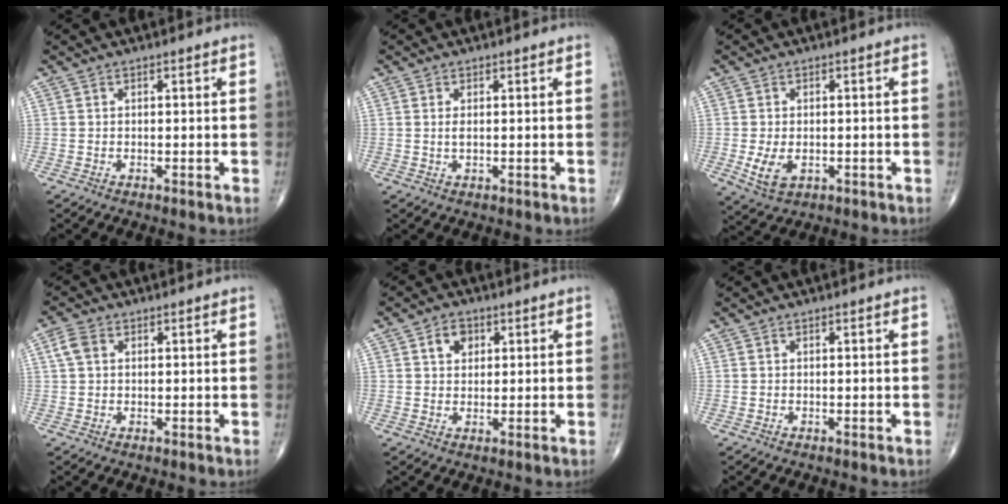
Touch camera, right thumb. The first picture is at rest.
{"total": 1.3, "force": [0.2, 0.6, 1.2], "torque": [-0.024, -0.002, 0.006]}
{"total": 5.5, "force": [-1.2, 3.4, 4.1], "torque": [-0.077, -0.006, -0.012]}
{"total": 3.2, "force": [1.0, 2.3, 2.1], "torque": [-0.046, 0.009, 0.018]}
{"total": 3.9, "force": [1.5, 2.9, 2.0], "torque": [-0.015, -0.002, 0.025]}
{"total": 0.0}